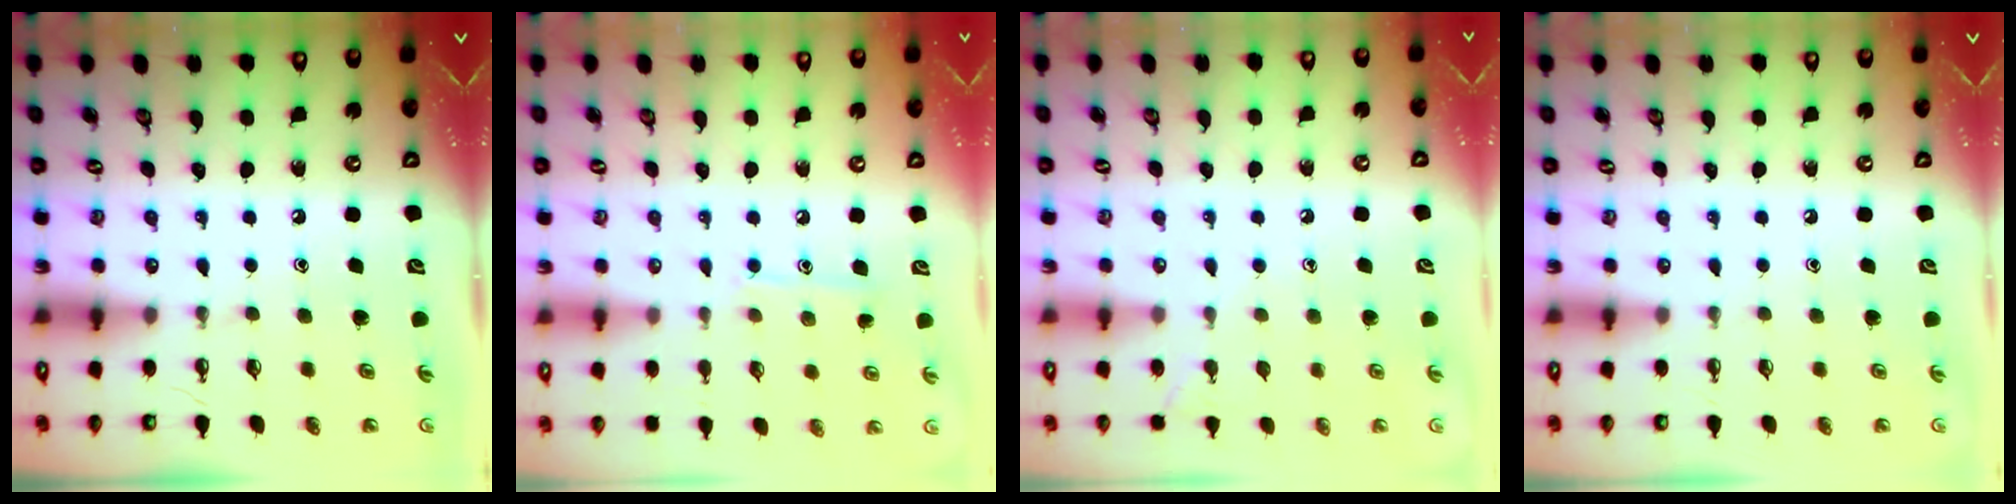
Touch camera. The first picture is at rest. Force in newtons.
{"total": 7.8, "press": 7.8, "slide": 0.0}
{"total": 5.6, "press": 5.5, "slide": 0.6}
{"total": 0.0}